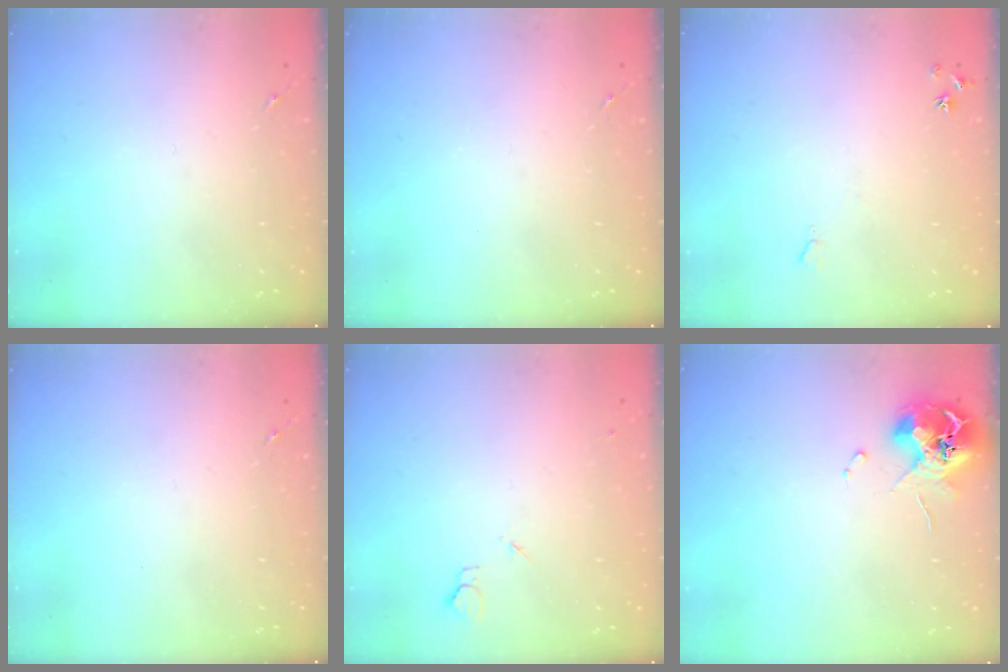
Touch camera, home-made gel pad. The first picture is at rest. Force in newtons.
{"total": 0.0}
{"total": 4.7, "press": 4.7, "slide": 0.7}
{"total": 0.0}
{"total": 2.7, "press": 2.6, "slide": 0.3}
{"total": 12.3, "press": 12.2, "slide": 1.6}